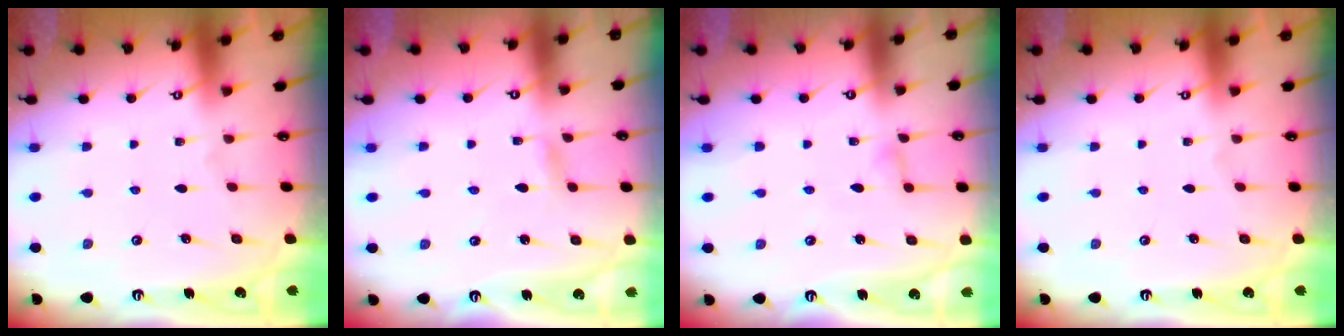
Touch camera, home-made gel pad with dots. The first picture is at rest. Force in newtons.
{"total": 1.6, "press": 1.6, "slide": 0.2}
{"total": 3.3, "press": 3.3, "slide": 0.3}
{"total": 0.0}